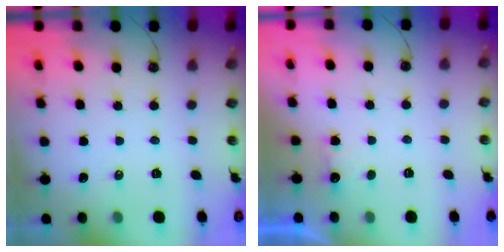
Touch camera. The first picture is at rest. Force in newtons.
{"total": 2.1, "press": 1.9, "slide": 0.8}